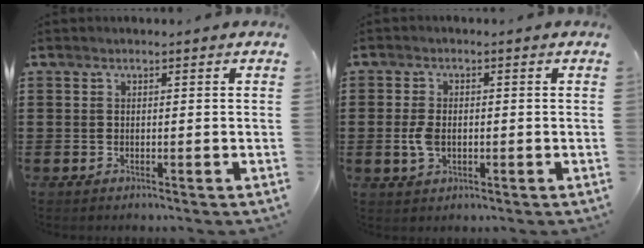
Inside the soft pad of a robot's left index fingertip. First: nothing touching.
{"total": 3.6, "force": [-0.4, 2.2, 2.9], "torque": [-0.077, -0.003, -0.013]}